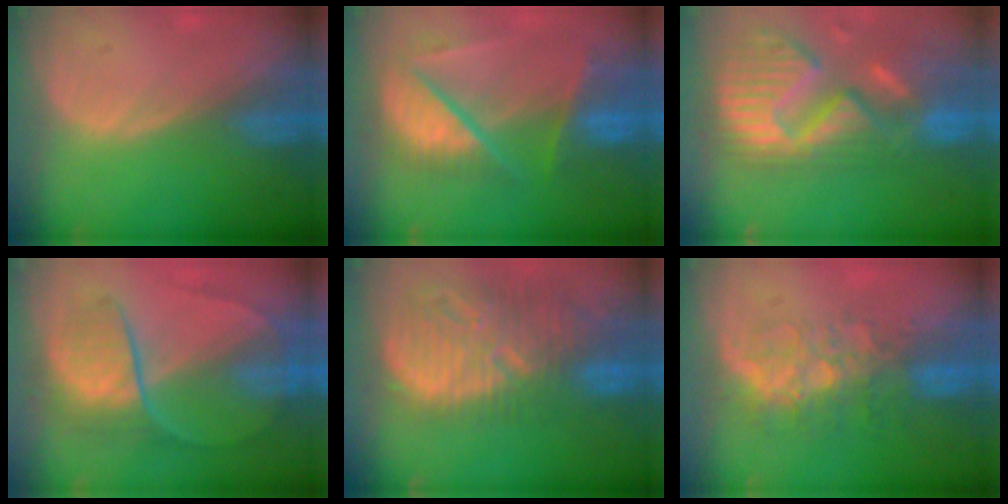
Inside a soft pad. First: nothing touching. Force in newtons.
{"total": 9.7, "press": 8.3, "slide": 4.9}
{"total": 14.2, "press": 11.8, "slide": 7.8}
{"total": 7.9, "press": 7.2, "slide": 3.2}
{"total": 13.2, "press": 11.5, "slide": 6.7}
{"total": 8.1, "press": 7.1, "slide": 3.8}